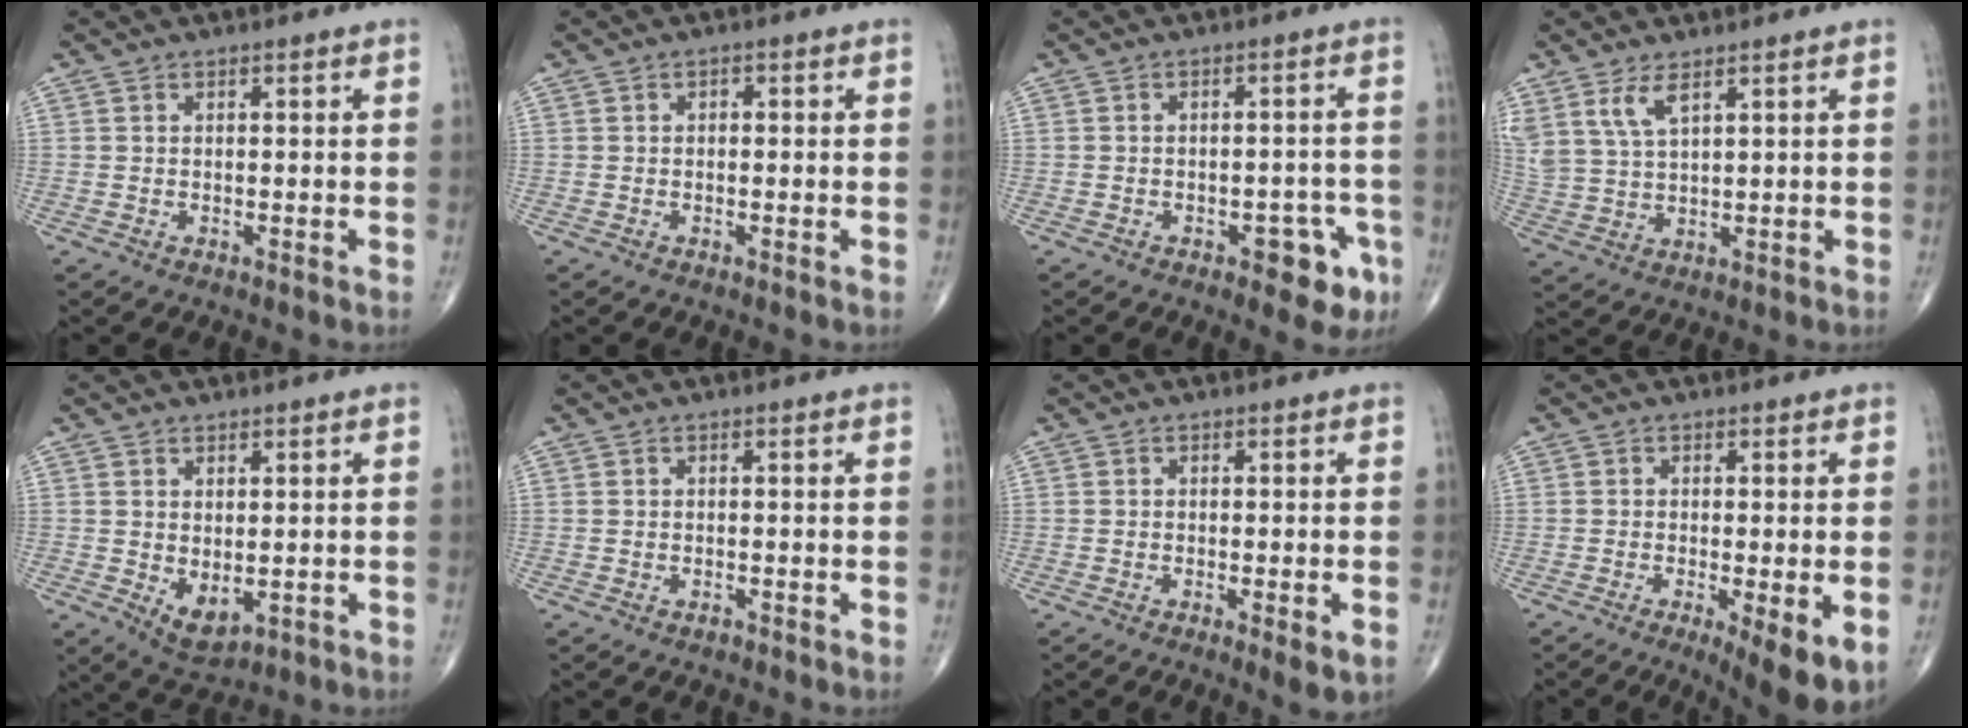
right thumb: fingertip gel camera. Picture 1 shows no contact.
{"total": 1.0, "force": [0.1, 0.7, 0.7], "torque": [-0.007, 0.004, -0.002]}
{"total": 7.1, "force": [-3.4, 3.5, 5.1], "torque": [-0.033, 0.021, -0.039]}
{"total": 6.3, "force": [3.8, 2.5, 4.4], "torque": [-0.094, -0.015, 0.085]}
{"total": 5.1, "force": [-0.5, 2.9, 4.1], "torque": [-0.058, -0.007, 0.009]}
{"total": 0.7, "force": [-0.5, 0.4, 0.3], "torque": [-0.004, 0.000, -0.009]}
{"total": 3.7, "force": [-1.3, 0.9, 3.3], "torque": [-0.049, -0.008, -0.020]}
{"total": 8.6, "force": [-3.1, 2.0, 7.8], "torque": [-0.114, -0.018, -0.046]}